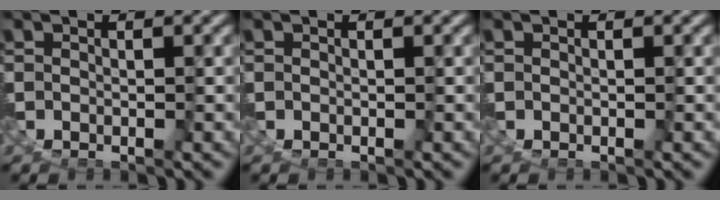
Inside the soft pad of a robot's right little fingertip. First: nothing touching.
{"total": 0.0}
{"total": 0.0}